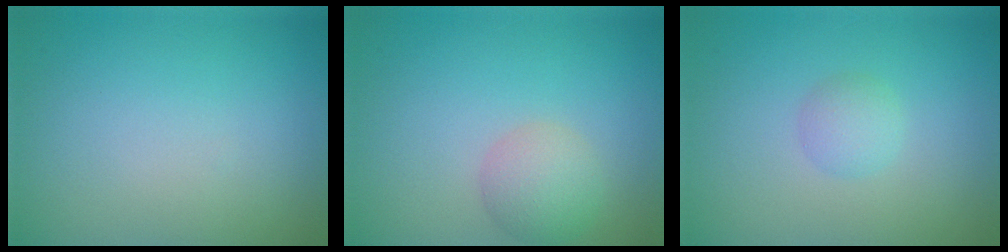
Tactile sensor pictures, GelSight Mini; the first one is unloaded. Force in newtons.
{"total": 2.7, "press": 2.7, "slide": 0.2}
{"total": 1.5, "press": 1.5, "slide": 0.1}